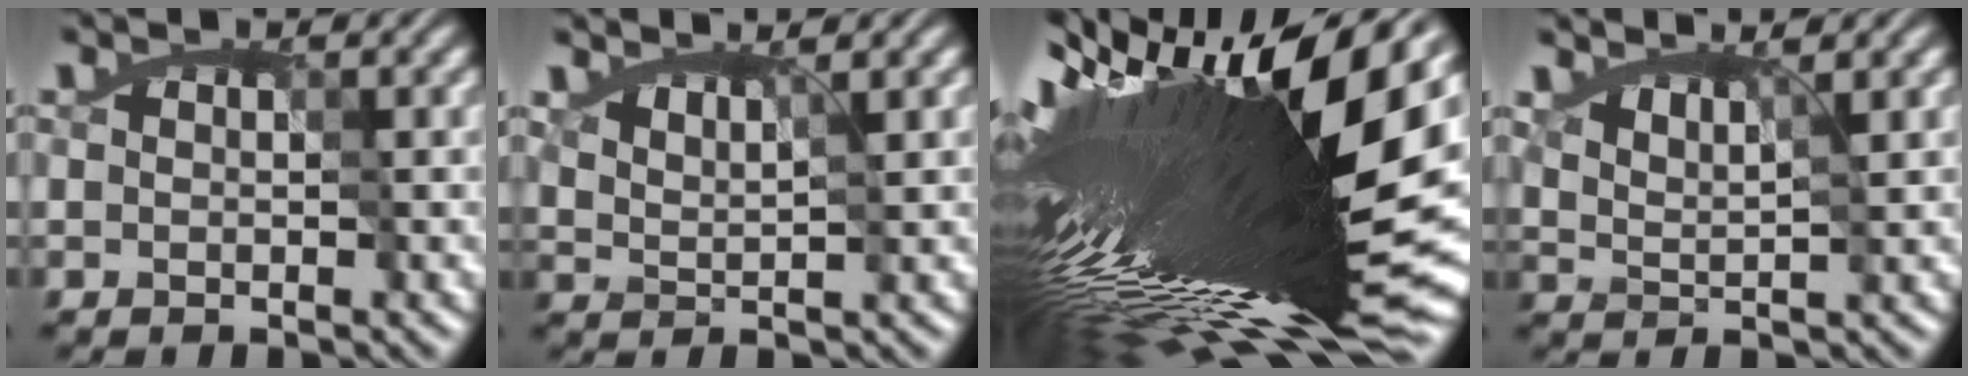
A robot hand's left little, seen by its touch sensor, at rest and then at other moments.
{"total": 1.3, "force": [1.2, 0.0, 0.5], "torque": [-0.022, -0.006, 0.025]}
{"total": 18.0, "force": [0.6, 5.0, 17.2], "torque": [-0.300, -0.035, 0.030]}
{"total": 1.9, "force": [1.5, 0.2, 1.0], "torque": [-0.029, -0.005, 0.027]}